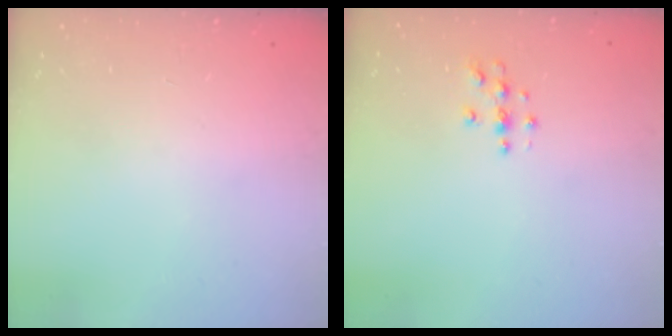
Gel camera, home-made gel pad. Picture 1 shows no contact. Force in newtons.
{"total": 3.8, "press": 3.8, "slide": 0.5}